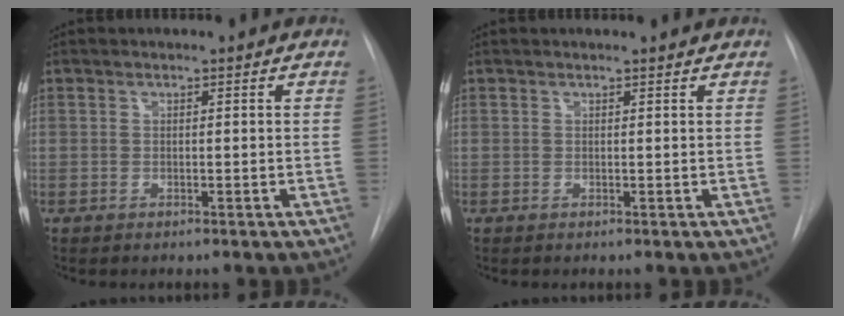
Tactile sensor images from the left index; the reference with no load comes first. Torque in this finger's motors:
{"motor_torque": [0.02, 0.10, -0.03, -0.01]}